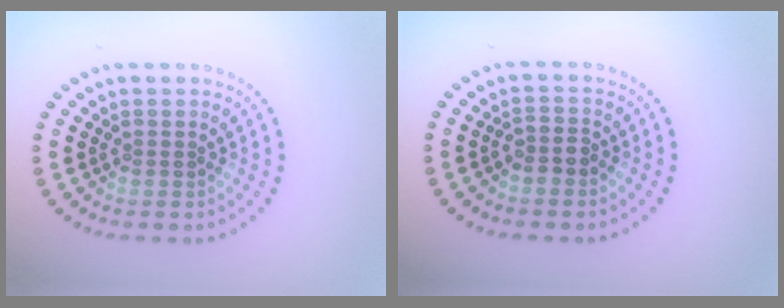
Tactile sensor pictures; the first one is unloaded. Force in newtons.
{"total": 1.5, "press": 1.3, "slide": 0.8}